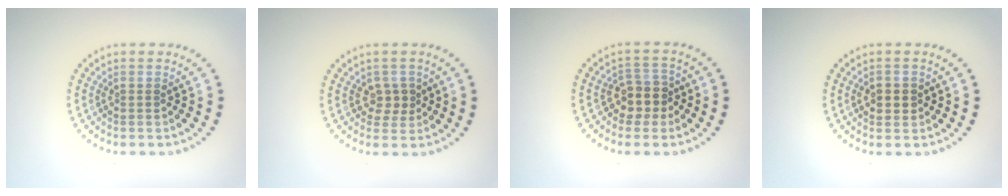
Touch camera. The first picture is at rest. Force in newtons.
{"total": 1.7, "press": 1.6, "slide": 0.6}
{"total": 2.8, "press": 2.5, "slide": 1.3}
{"total": 1.9, "press": 1.9, "slide": 0.2}